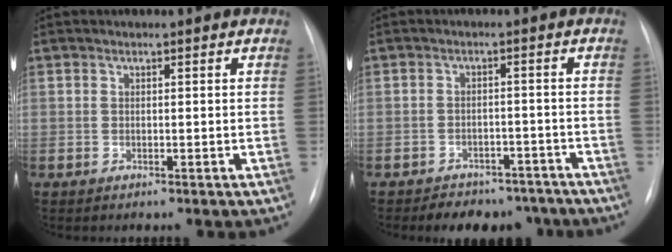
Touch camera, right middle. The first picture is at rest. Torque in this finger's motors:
{"motor_torque": [0.13, -0.13, 0.08, 0.04]}